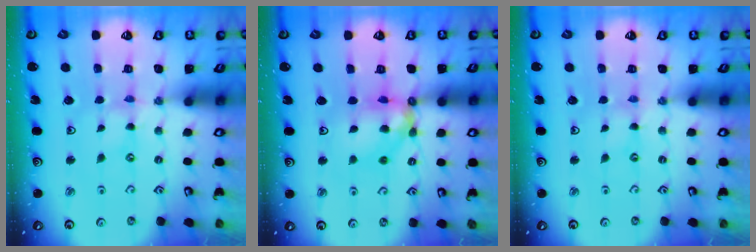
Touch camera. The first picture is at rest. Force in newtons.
{"total": 12.4, "press": 12.3, "slide": 1.2}
{"total": 0.7, "press": 0.7, "slide": 0.1}